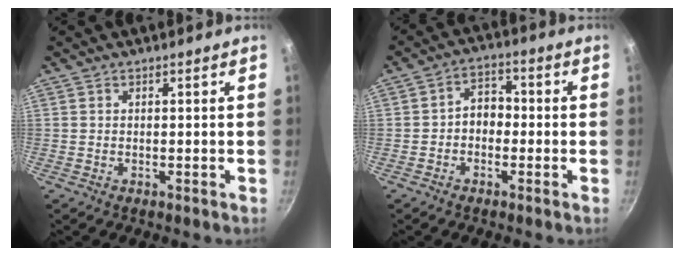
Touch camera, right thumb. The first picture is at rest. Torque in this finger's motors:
{"motor_torque": [-0.25, 0.11, 0.11, 0.05, 0.04]}